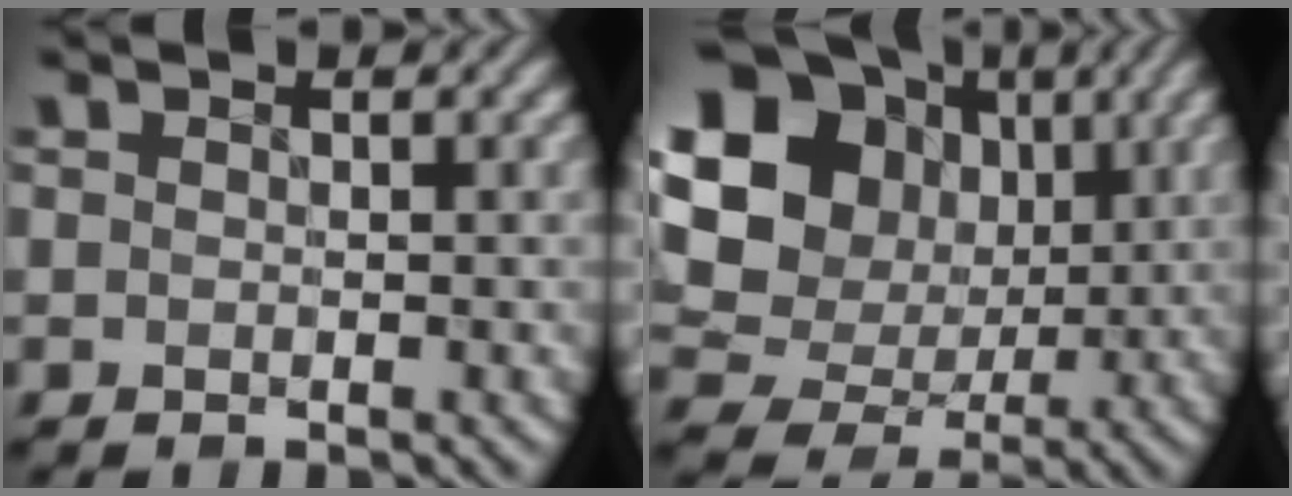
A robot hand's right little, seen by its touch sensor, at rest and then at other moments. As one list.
[{"total": 16.8, "force": [4.0, 14.4, 7.7], "torque": [-0.183, 0.027, 0.054]}]